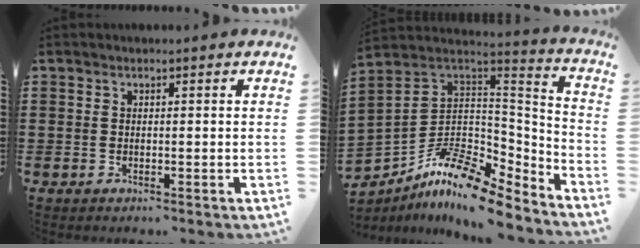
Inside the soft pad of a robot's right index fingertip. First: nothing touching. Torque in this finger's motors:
{"motor_torque": [-1.78, 0.35, -0.15, -0.21]}